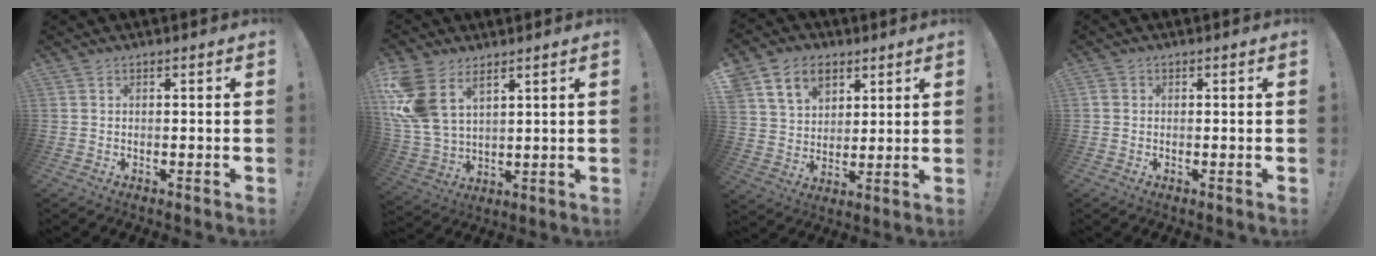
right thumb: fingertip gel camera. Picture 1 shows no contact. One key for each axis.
{"total": 13.8, "fx": 6.9, "fy": 8.8, "fz": 8.1, "tx": -0.184, "ty": -0.035, "tz": 0.133}
{"total": 12.2, "fx": 6.5, "fy": 9.2, "fz": 4.7, "tx": -0.077, "ty": -0.028, "tz": 0.129}
{"total": 1.0, "fx": -0.1, "fy": 1.0, "fz": 0.3, "tx": -0.008, "ty": 0.004, "tz": 0.000}